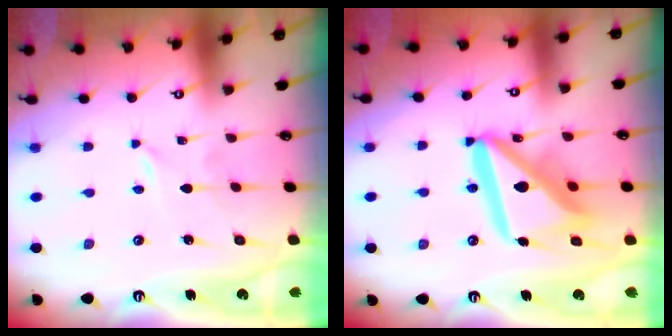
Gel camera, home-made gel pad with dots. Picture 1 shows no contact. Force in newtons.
{"total": 19.0, "press": 18.8, "slide": 2.4}